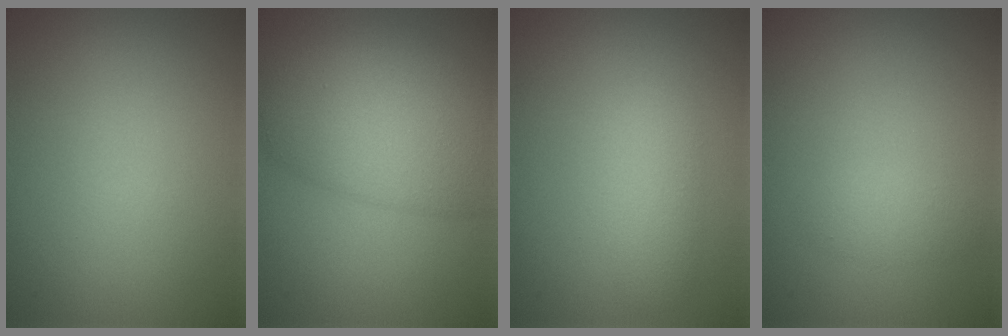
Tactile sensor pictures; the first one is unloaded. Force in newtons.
{"total": 7.8, "press": 7.8, "slide": 0.2}
{"total": 2.1, "press": 2.1, "slide": 0.1}
{"total": 1.1, "press": 1.1, "slide": 0.0}